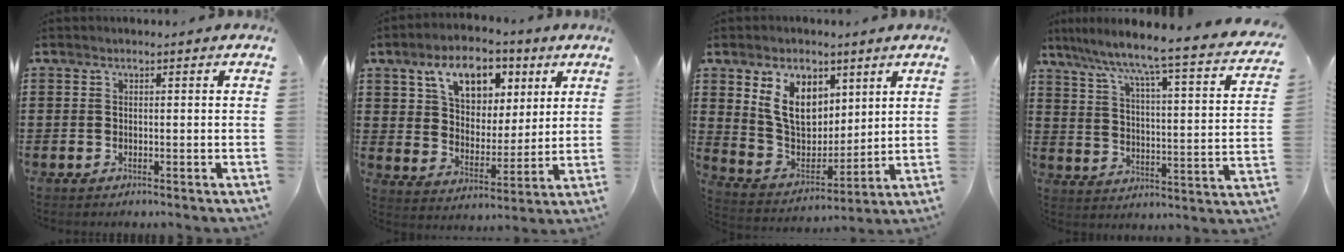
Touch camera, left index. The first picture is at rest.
{"total": 9.3, "force": [5.4, 5.7, 5.0], "torque": [-0.097, -0.003, 0.092]}
{"total": 9.7, "force": [4.9, 6.7, 5.1], "torque": [-0.113, -0.004, 0.095]}
{"total": 5.2, "force": [4.4, -1.1, 2.6], "torque": [-0.075, -0.054, 0.056]}